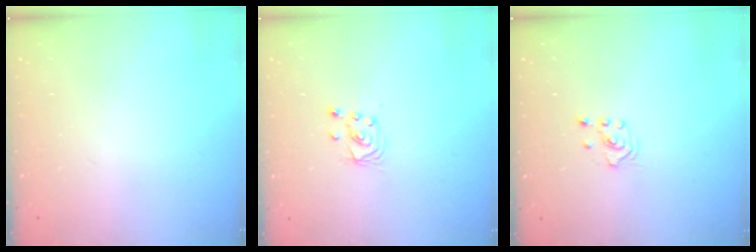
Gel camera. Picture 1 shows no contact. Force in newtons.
{"total": 2.4, "press": 2.4, "slide": 0.2}
{"total": 2.0, "press": 2.0, "slide": 0.3}